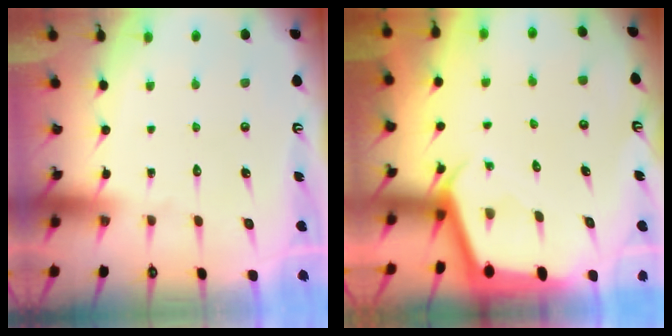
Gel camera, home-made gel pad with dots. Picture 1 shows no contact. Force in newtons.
{"total": 2.2, "press": 2.2, "slide": 0.1}